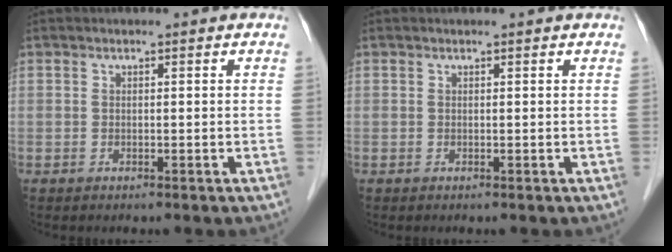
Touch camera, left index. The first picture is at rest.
{"total": 0.6, "force": [0.6, 0.0, 0.1], "torque": [-0.005, 0.002, 0.006]}